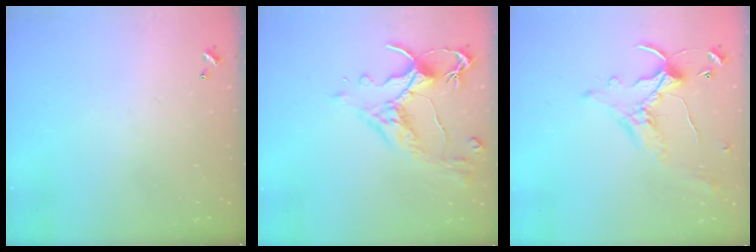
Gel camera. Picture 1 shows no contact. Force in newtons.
{"total": 3.3, "press": 3.0, "slide": 1.4}
{"total": 1.1, "press": 0.3, "slide": 1.0}